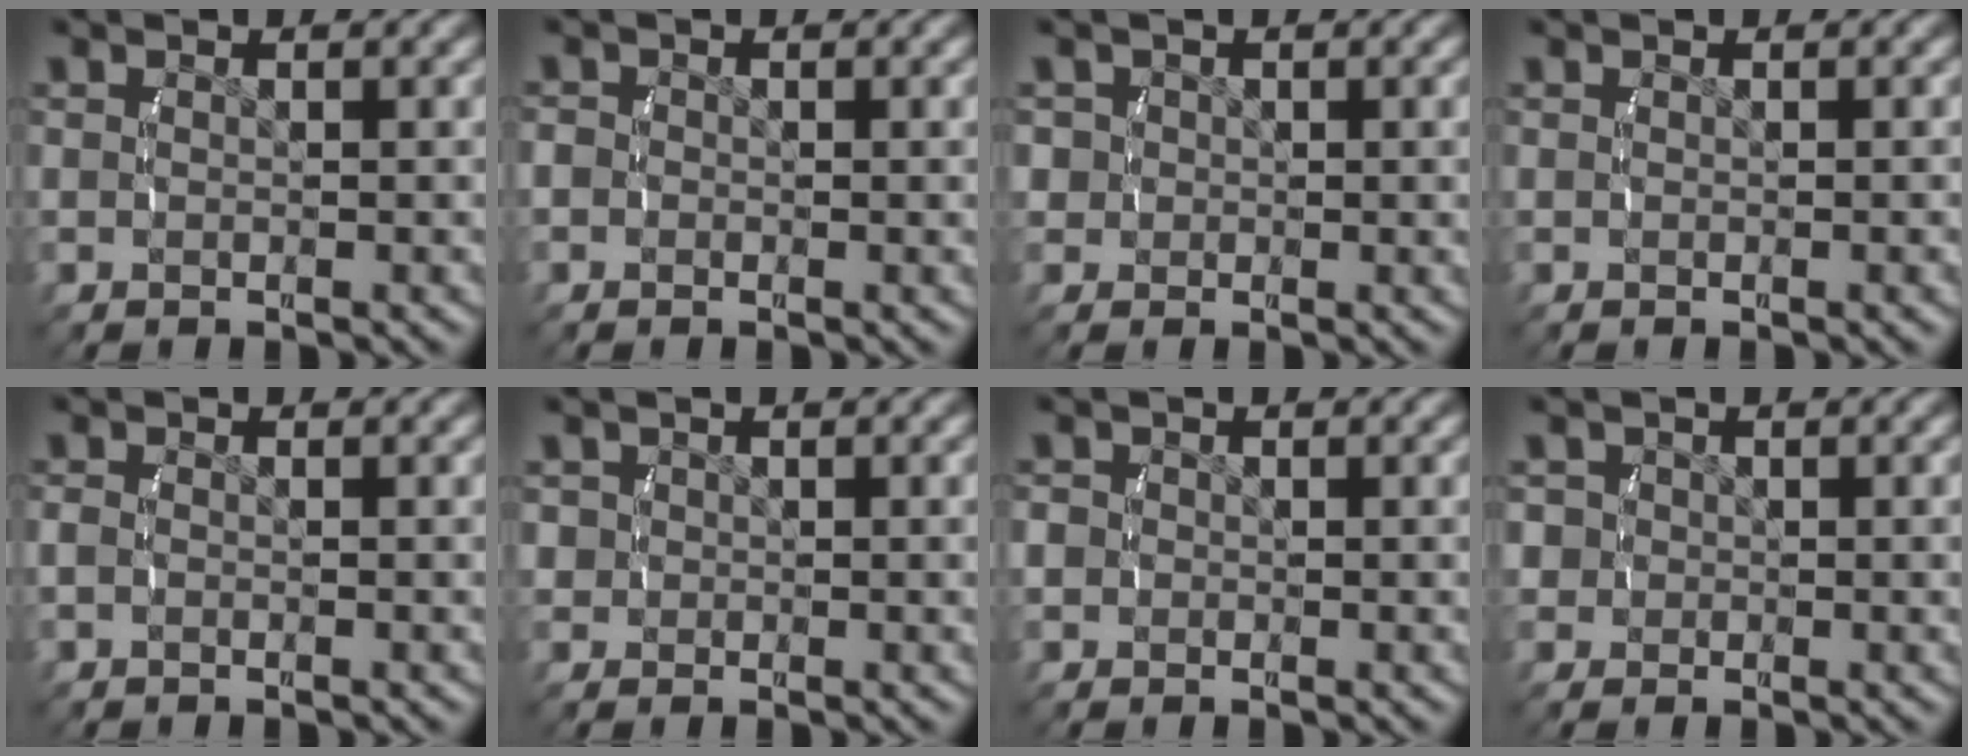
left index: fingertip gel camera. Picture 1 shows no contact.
{"total": 1.3, "force": [-0.2, 1.1, 0.6], "torque": [-0.017, -0.001, -0.006]}
{"total": 3.0, "force": [0.4, 2.8, 1.2], "torque": [-0.038, -0.006, 0.009]}
{"total": 0.0}
{"total": 1.0, "force": [-0.3, 0.5, 0.7], "torque": [-0.019, -0.001, -0.007]}
{"total": 1.9, "force": [0.4, 1.8, 0.7], "torque": [-0.025, -0.005, 0.010]}
{"total": 2.1, "force": [0.0, 1.9, 0.8], "torque": [-0.026, -0.001, -0.002]}
{"total": 3.2, "force": [0.2, 3.0, 1.2], "torque": [-0.038, -0.006, 0.004]}